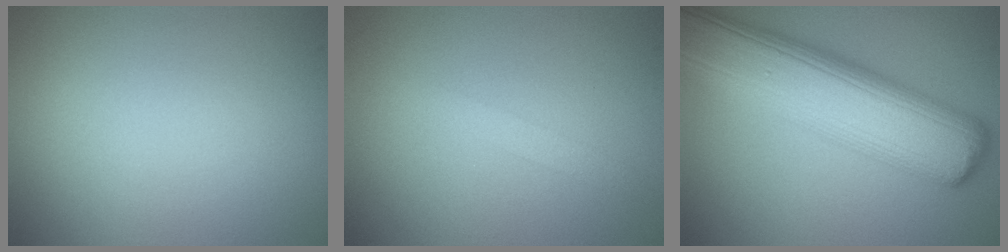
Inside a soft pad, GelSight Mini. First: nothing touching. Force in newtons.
{"total": 1.0, "press": 1.0, "slide": 0.1}
{"total": 10.5, "press": 10.5, "slide": 0.2}